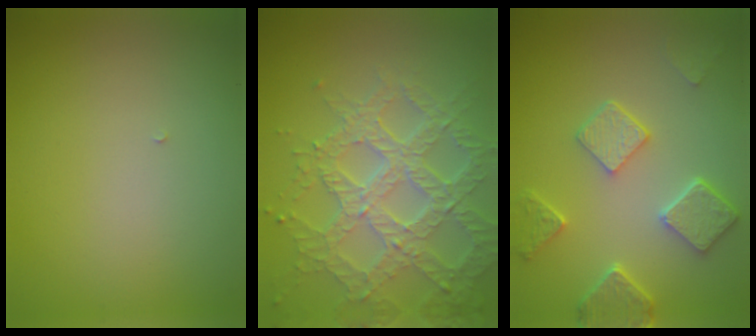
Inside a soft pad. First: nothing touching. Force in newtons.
{"total": 7.2, "press": 5.3, "slide": 4.8}
{"total": 4.7, "press": 3.7, "slide": 2.9}